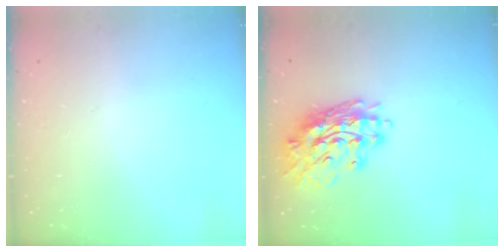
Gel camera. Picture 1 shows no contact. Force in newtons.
{"total": 16.9, "press": 16.8, "slide": 1.2}